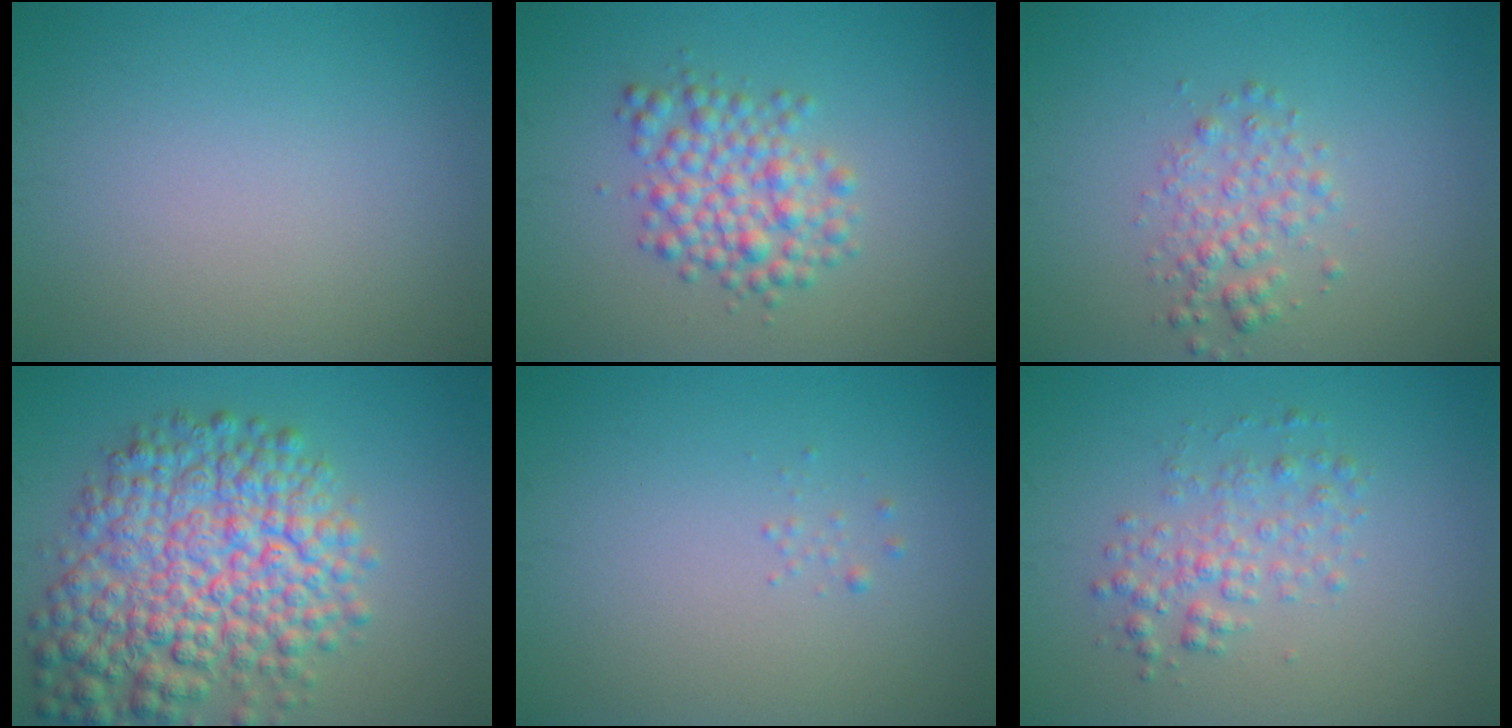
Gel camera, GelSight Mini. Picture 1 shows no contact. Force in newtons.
{"total": 4.0, "press": 4.0, "slide": 0.1}
{"total": 2.4, "press": 2.4, "slide": 0.1}
{"total": 9.7, "press": 9.7, "slide": 0.3}
{"total": 0.7, "press": 0.7, "slide": 0.1}
{"total": 2.5, "press": 2.5, "slide": 0.0}